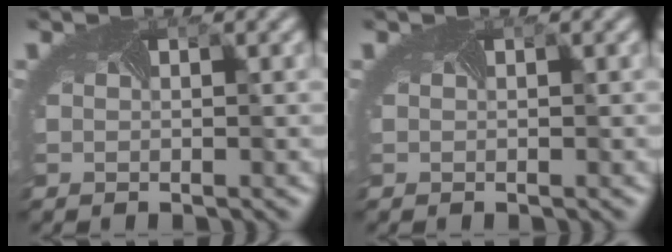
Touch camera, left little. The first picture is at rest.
{"total": 0.0}